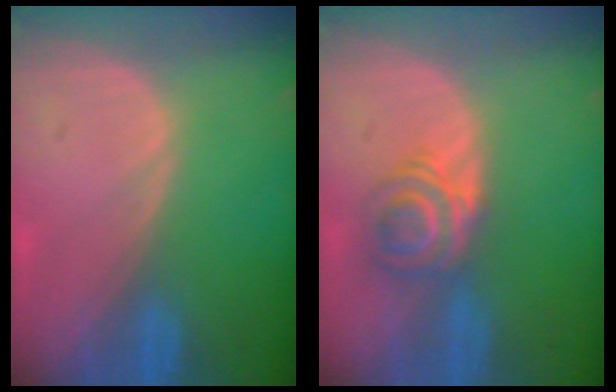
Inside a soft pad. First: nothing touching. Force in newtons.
{"total": 5.8, "press": 4.9, "slide": 3.2}